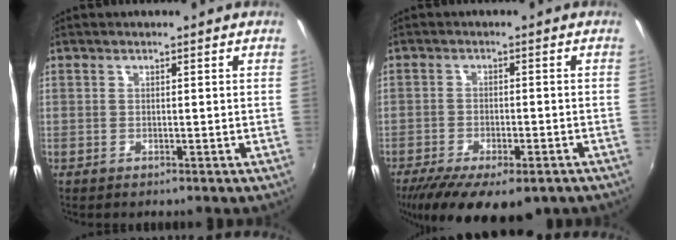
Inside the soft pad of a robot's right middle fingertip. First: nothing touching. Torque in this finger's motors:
{"motor_torque": [1.10, -1.04, 0.30, 0.17]}